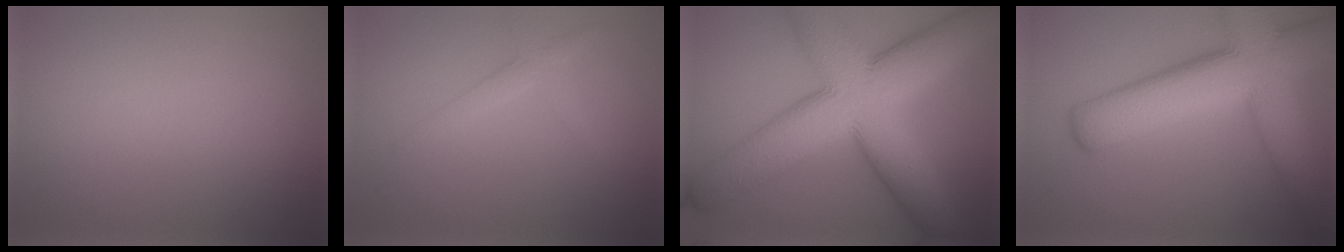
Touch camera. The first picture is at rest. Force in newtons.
{"total": 1.6, "press": 1.6, "slide": 0.1}
{"total": 14.3, "press": 14.3, "slide": 0.7}
{"total": 12.2, "press": 12.1, "slide": 0.6}